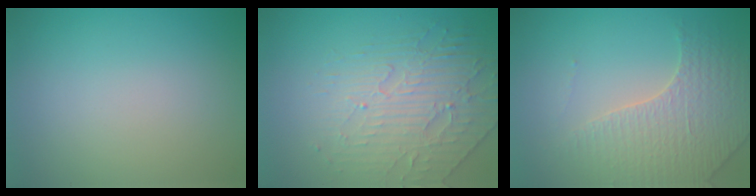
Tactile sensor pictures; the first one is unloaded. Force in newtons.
{"total": 4.0, "press": 3.6, "slide": 1.6}
{"total": 3.6, "press": 3.5, "slide": 0.9}